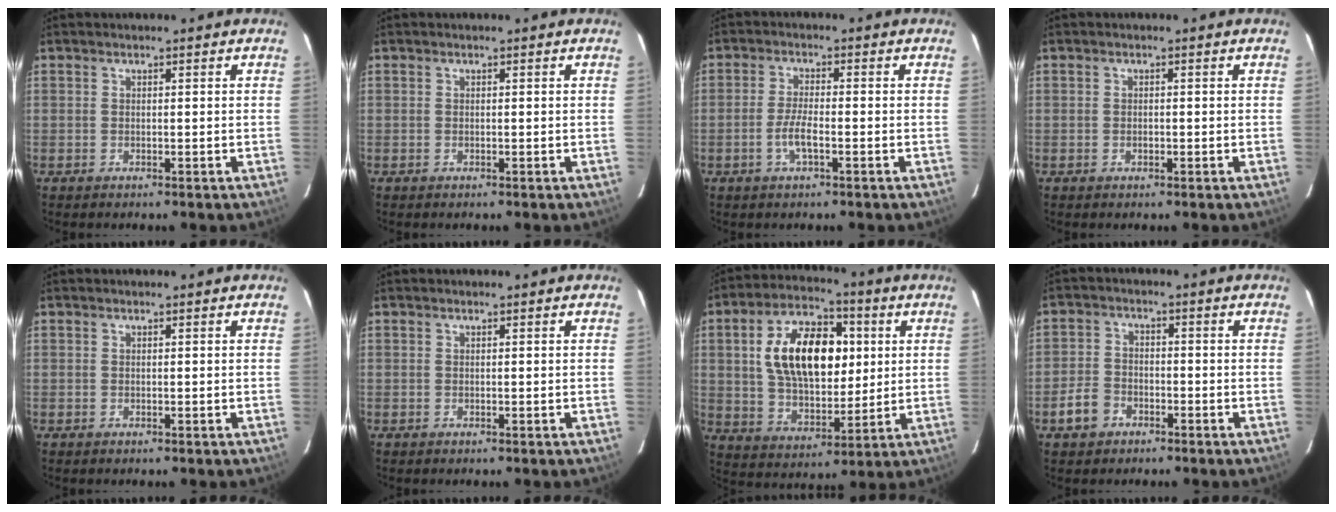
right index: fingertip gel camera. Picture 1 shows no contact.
{"total": 0.0}
{"total": 4.2, "force": [-1.8, 0.9, 3.7], "torque": [-0.080, -0.001, -0.035]}
{"total": 1.0, "force": [-0.3, 0.8, 0.5], "torque": [-0.008, 0.002, -0.006]}
{"total": 0.0}
{"total": 0.0}
{"total": 17.6, "force": [3.4, 9.9, 14.1], "torque": [-0.252, 0.027, 0.065]}
{"total": 5.4, "force": [-3.1, 3.9, 2.0], "torque": [-0.055, 0.014, -0.052]}